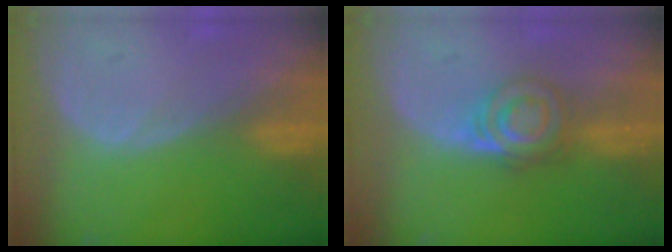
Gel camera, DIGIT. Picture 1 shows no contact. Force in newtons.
{"total": 6.4, "press": 5.5, "slide": 3.3}